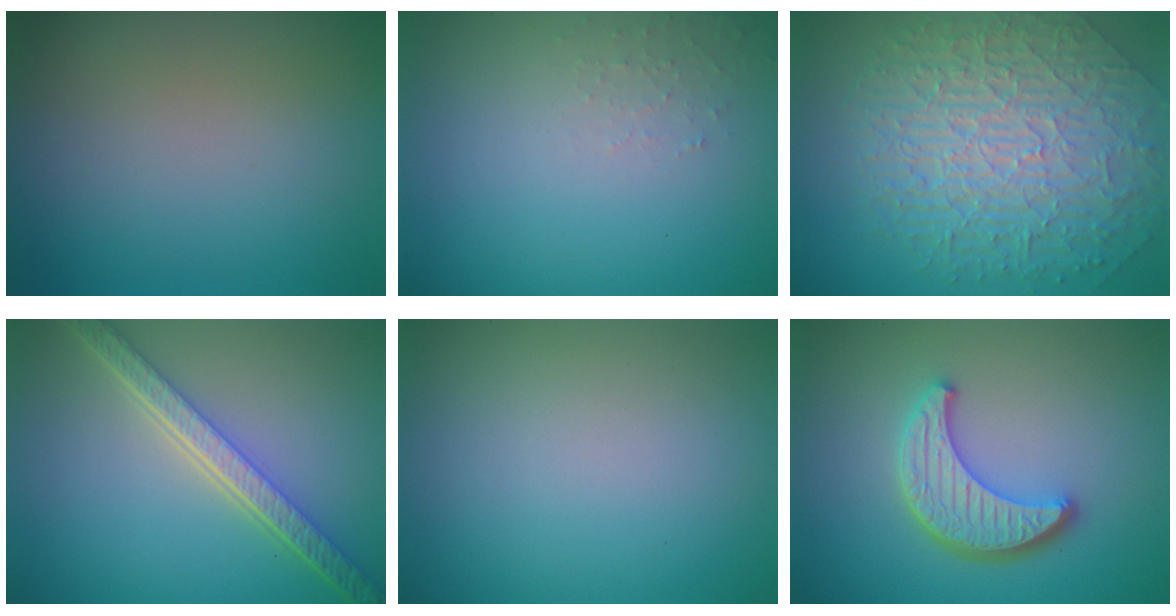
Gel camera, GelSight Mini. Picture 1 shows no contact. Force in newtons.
{"total": 1.1, "press": 1.0, "slide": 0.2}
{"total": 10.2, "press": 6.6, "slide": 7.7}
{"total": 5.6, "press": 4.3, "slide": 3.7}
{"total": 0.0}
{"total": 4.6, "press": 3.8, "slide": 2.5}